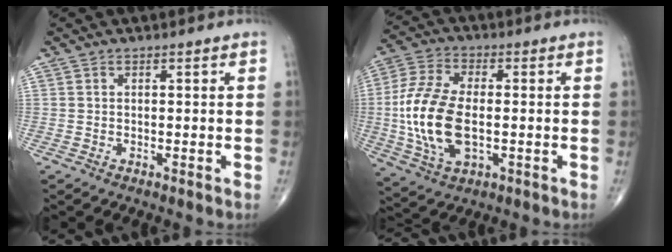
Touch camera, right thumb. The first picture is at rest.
{"total": 15.9, "force": [-1.5, 8.4, 13.4], "torque": [-0.288, 0.003, -0.026]}